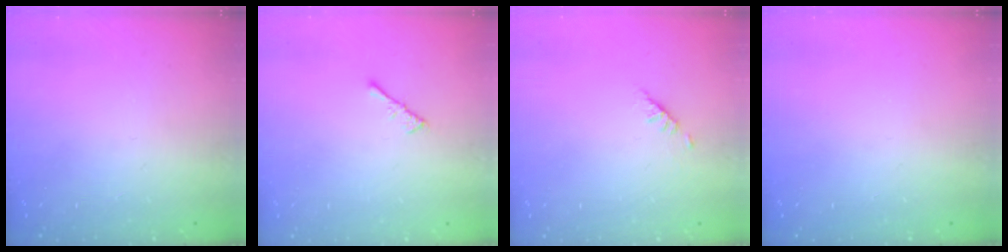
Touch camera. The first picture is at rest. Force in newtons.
{"total": 2.2, "press": 2.1, "slide": 0.5}
{"total": 1.9, "press": 1.8, "slide": 0.5}
{"total": 0.0}